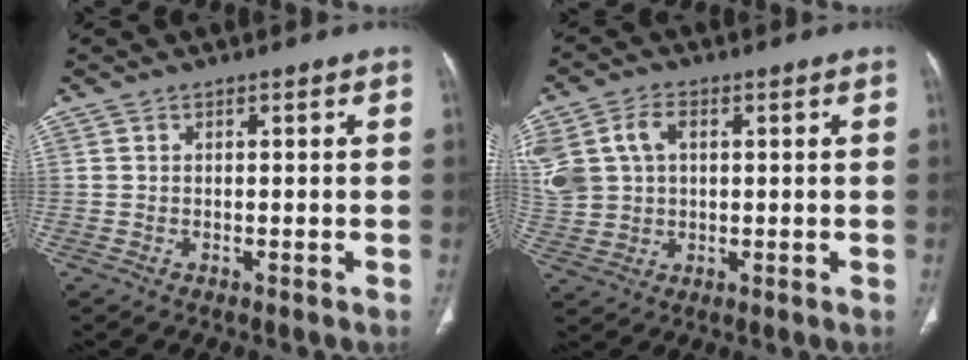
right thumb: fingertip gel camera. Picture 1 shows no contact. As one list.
[{"total": 14.6, "force": [3.7, 11.0, 8.9], "torque": [-0.225, 0.022, 0.082]}]